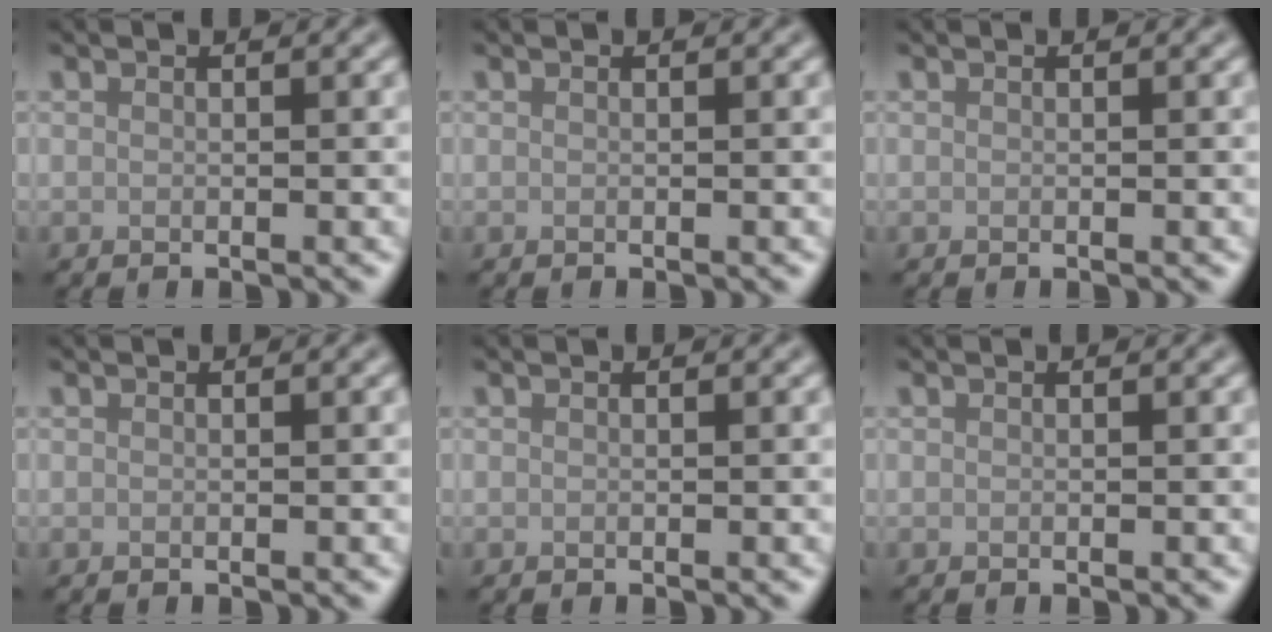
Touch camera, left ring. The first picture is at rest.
{"total": 0.0}
{"total": 0.0}
{"total": 0.0}
{"total": 0.0}
{"total": 0.0}